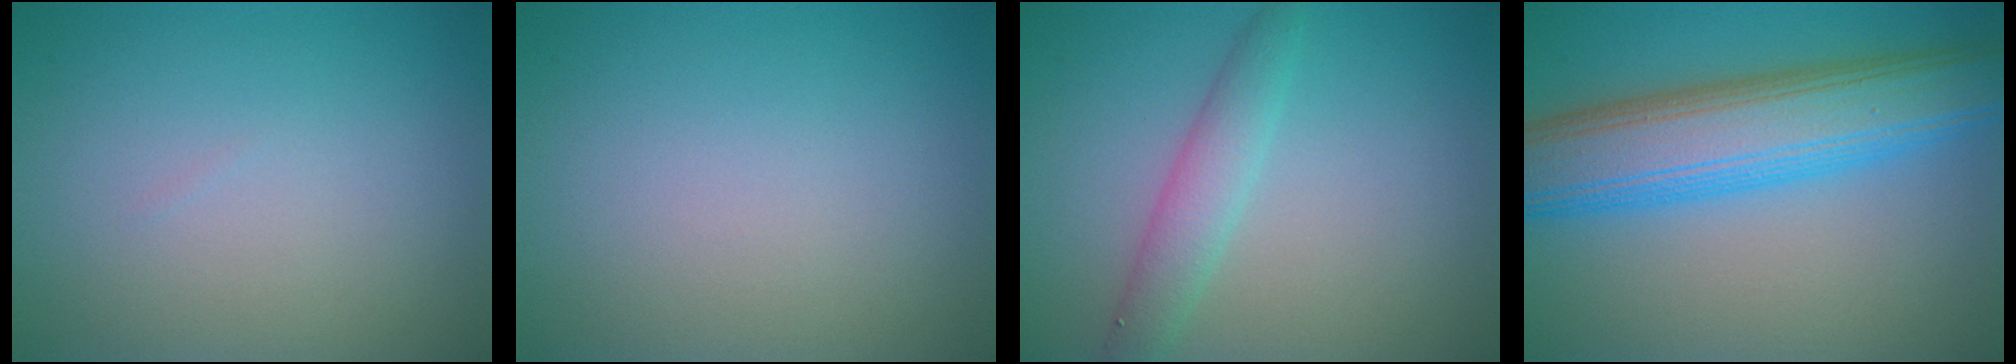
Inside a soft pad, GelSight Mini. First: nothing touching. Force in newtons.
{"total": 0.0}
{"total": 2.8, "press": 2.8, "slide": 0.2}
{"total": 9.5, "press": 9.5, "slide": 0.2}